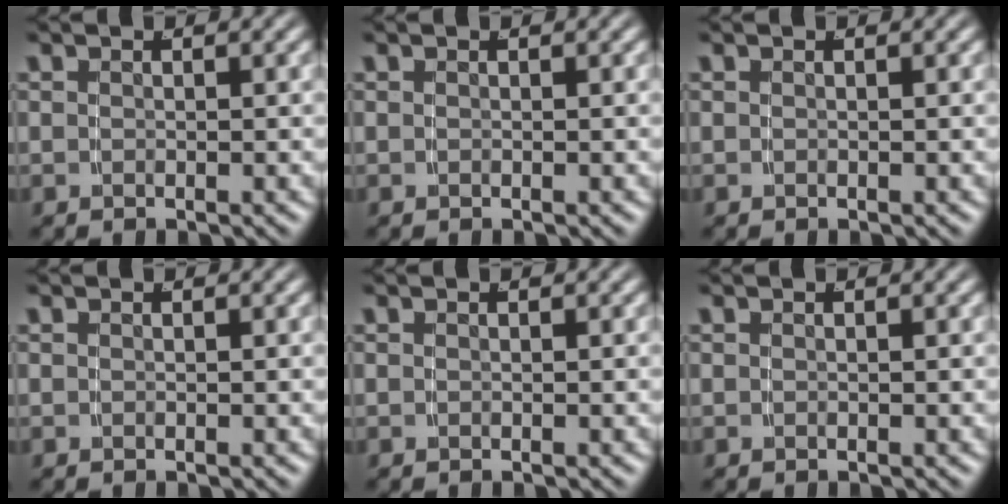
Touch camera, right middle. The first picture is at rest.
{"total": 0.0}
{"total": 0.0}
{"total": 0.0}
{"total": 0.0}
{"total": 1.2, "force": [-0.2, -1.2, -0.3], "torque": [0.015, -0.009, 0.005]}